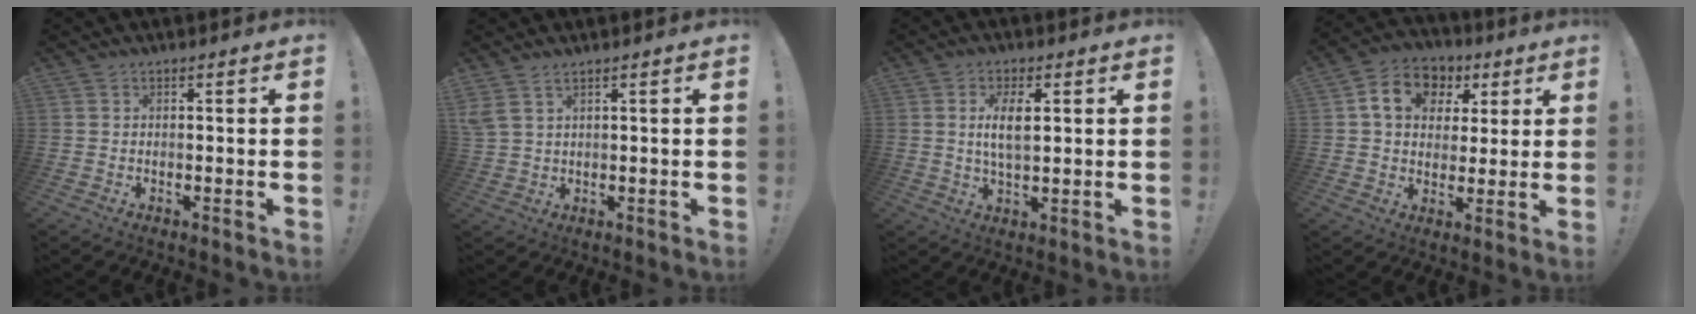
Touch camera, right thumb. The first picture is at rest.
{"total": 3.7, "force": [2.4, 1.0, 2.7], "torque": [-0.060, -0.006, 0.049]}
{"total": 7.2, "force": [1.5, 3.0, 6.3], "torque": [-0.111, -0.002, 0.019]}
{"total": 12.7, "force": [4.3, 10.0, 6.4], "torque": [-0.095, -0.001, 0.085]}